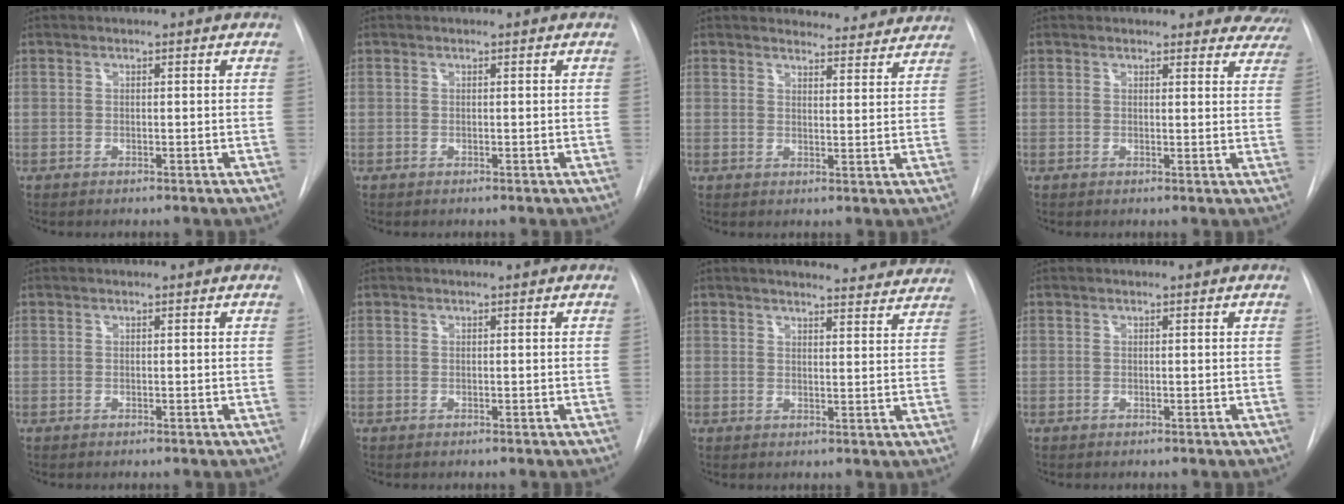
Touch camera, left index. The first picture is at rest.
{"total": 0.0}
{"total": 9.7, "force": [9.3, 2.4, 1.0], "torque": [0.012, -0.012, 0.092]}
{"total": 9.1, "force": [8.4, 3.4, 0.2], "torque": [0.051, -0.021, 0.049]}
{"total": 0.0}
{"total": 0.0}
{"total": 14.7, "force": [13.9, 2.8, 4.0], "torque": [-0.032, -0.015, 0.148]}
{"total": 0.0}